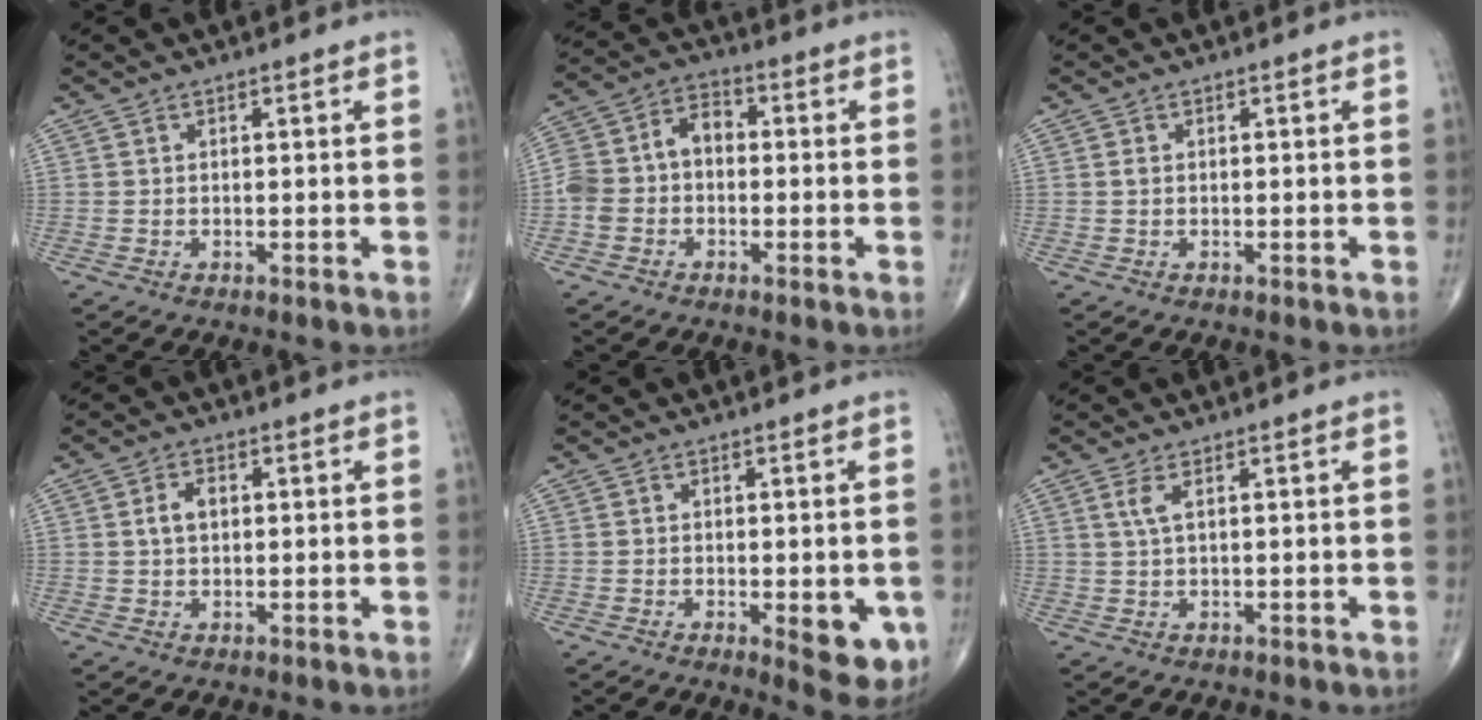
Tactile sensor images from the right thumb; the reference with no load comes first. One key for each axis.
{"total": 8.7, "fx": -1.0, "fy": 6.6, "fz": 5.6, "tx": -0.097, "ty": 0.038, "tz": -0.033}
{"total": 0.6, "fx": 0.1, "fy": 0.5, "fz": 0.4, "tx": -0.007, "ty": 0.000, "tz": 0.000}
{"total": 3.4, "fx": 0.6, "fy": 2.2, "fz": 2.6, "tx": -0.050, "ty": 0.007, "tz": 0.010}
{"total": 8.1, "fx": -2.1, "fy": 3.0, "fz": 7.2, "tx": -0.067, "ty": -0.012, "tz": -0.019}
{"total": 2.3, "fx": 0.9, "fy": 0.6, "fz": 2.1, "tx": -0.053, "ty": 0.004, "tz": 0.025}